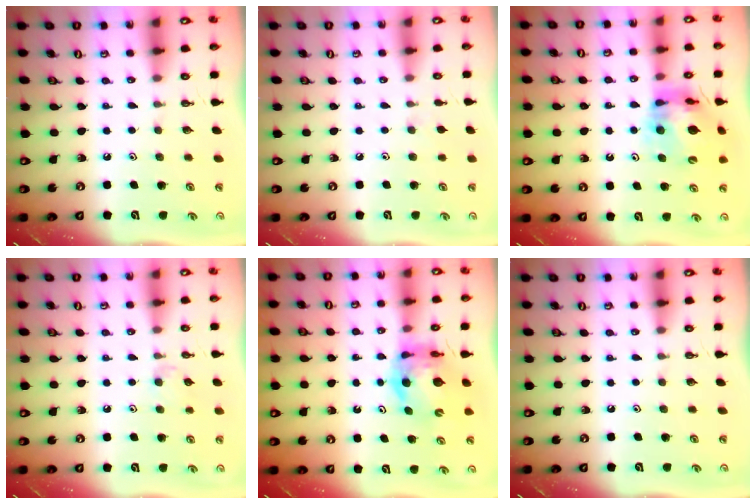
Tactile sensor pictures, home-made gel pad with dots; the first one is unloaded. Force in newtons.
{"total": 2.7, "press": 2.6, "slide": 0.5}
{"total": 14.4, "press": 14.3, "slide": 1.6}
{"total": 4.2, "press": 4.1, "slide": 0.8}
{"total": 9.7, "press": 9.7, "slide": 1.2}
{"total": 0.0}